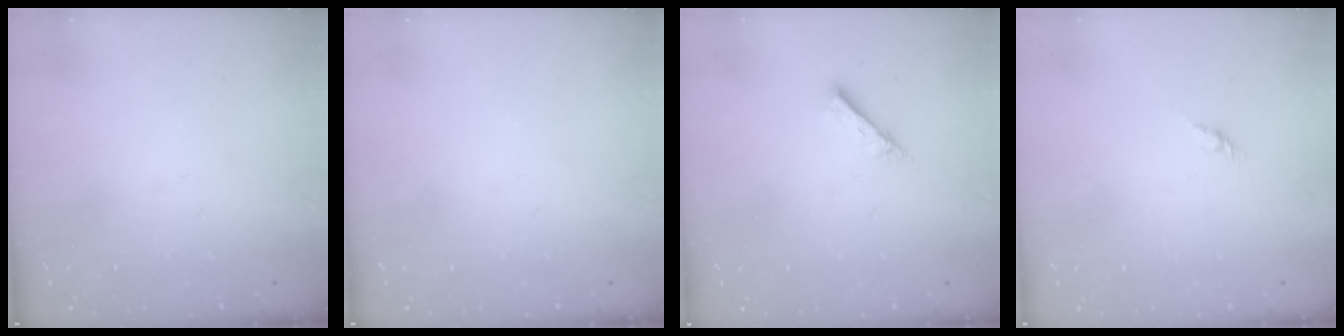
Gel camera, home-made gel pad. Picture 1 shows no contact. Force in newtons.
{"total": 0.0}
{"total": 2.1, "press": 2.1, "slide": 0.2}
{"total": 1.6, "press": 1.5, "slide": 0.7}